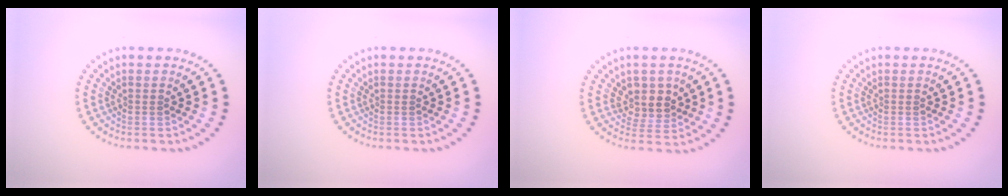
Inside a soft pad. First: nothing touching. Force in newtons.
{"total": 0.0}
{"total": 2.8, "press": 2.5, "slide": 1.3}
{"total": 0.0}